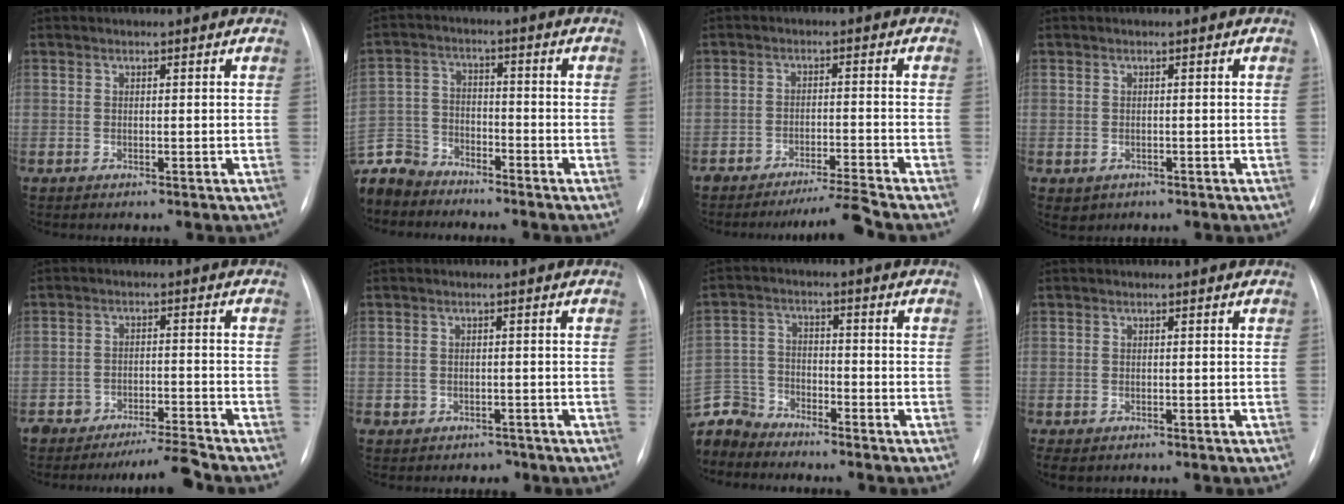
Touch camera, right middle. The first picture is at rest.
{"total": 10.3, "force": [-9.2, 4.4, 0.8], "torque": [-0.035, 0.006, -0.180]}
{"total": 5.3, "force": [-4.8, -1.4, 1.6], "torque": [-0.022, -0.013, -0.083]}
{"total": 1.8, "force": [-0.7, 1.6, 0.4], "torque": [-0.005, 0.002, 0.000]}
{"total": 5.4, "force": [-5.2, -0.2, 1.4], "torque": [-0.012, -0.003, -0.089]}
{"total": 2.7, "force": [-1.7, 2.1, -0.2], "torque": [0.003, 0.015, -0.025]}
{"total": 9.2, "force": [-8.6, 3.1, 0.2], "torque": [-0.018, 0.009, -0.173]}
{"total": 3.6, "force": [-2.4, 2.2, 1.4], "torque": [-0.019, -0.002, -0.030]}